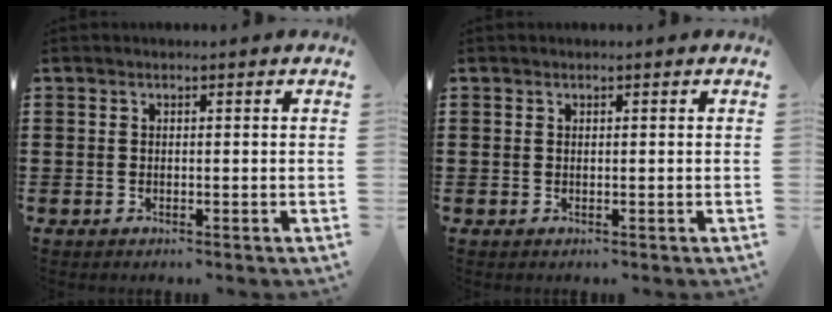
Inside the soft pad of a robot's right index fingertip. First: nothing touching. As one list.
[{"total": 0.0}]